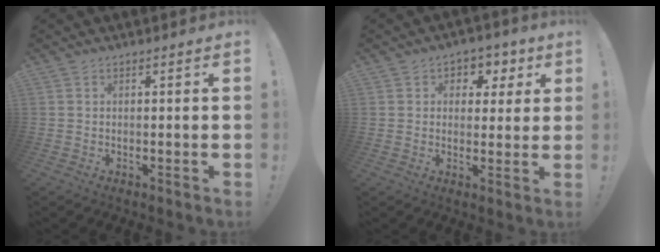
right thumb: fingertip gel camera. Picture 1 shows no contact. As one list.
[{"total": 5.1, "force": [1.5, 4.6, 1.4], "torque": [-0.005, -0.010, 0.027]}]